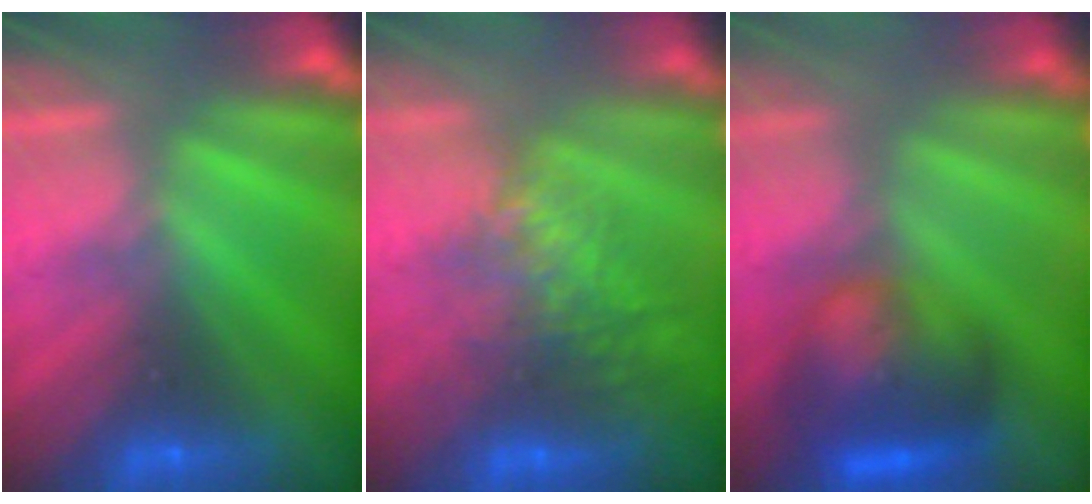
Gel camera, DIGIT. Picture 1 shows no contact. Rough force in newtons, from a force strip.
{"total": 7.0}
{"total": 8.1}